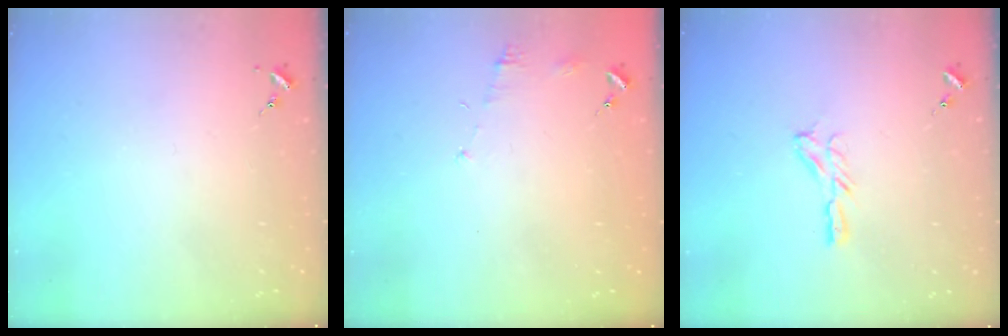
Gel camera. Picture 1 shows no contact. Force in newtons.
{"total": 5.2, "press": 5.2, "slide": 0.5}
{"total": 6.4, "press": 6.4, "slide": 0.4}